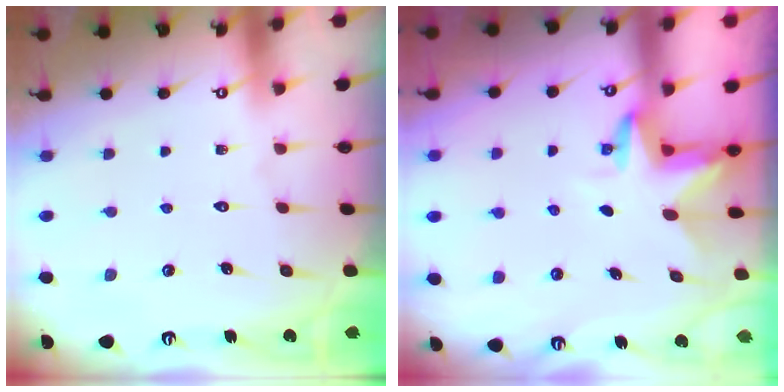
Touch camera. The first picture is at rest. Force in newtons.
{"total": 3.2, "press": 3.2, "slide": 0.2}